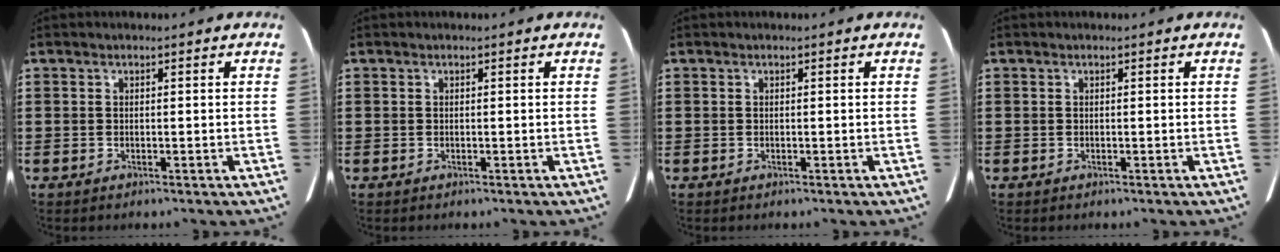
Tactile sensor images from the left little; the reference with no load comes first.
{"total": 0.0}
{"total": 0.0}
{"total": 0.0}